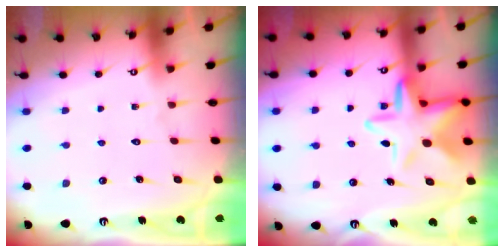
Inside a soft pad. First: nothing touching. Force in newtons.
{"total": 13.0, "press": 12.9, "slide": 1.8}